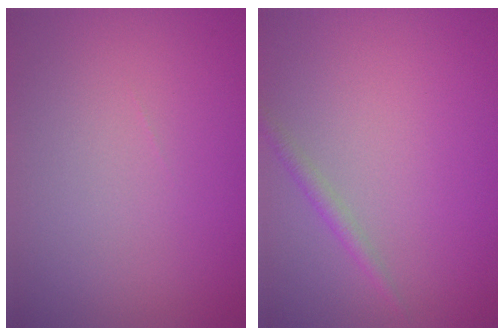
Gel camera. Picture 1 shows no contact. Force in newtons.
{"total": 1.1, "press": 1.1, "slide": 0.1}